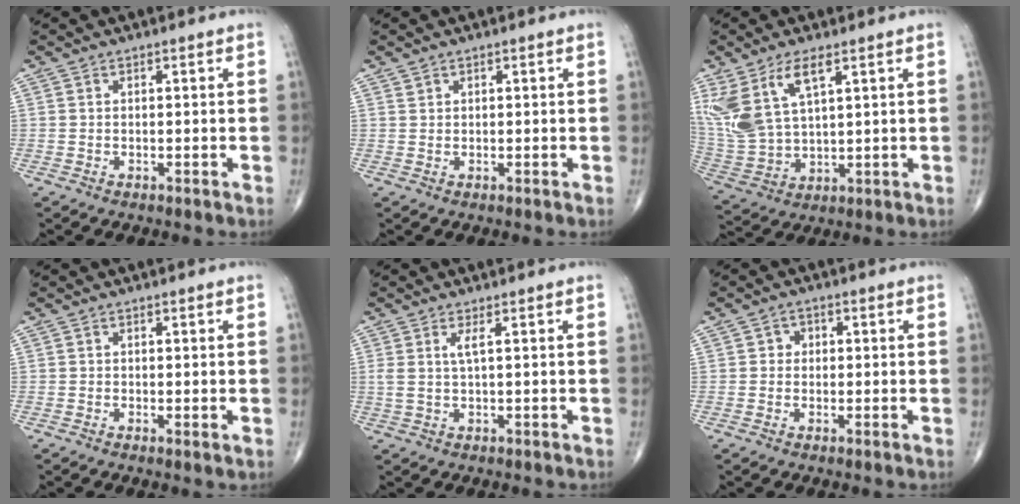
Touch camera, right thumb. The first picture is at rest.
{"total": 0.8, "force": [0.6, 0.6, 0.1], "torque": [0.008, -0.004, 0.008]}
{"total": 13.2, "force": [6.3, 5.6, 10.1], "torque": [-0.223, -0.018, 0.140]}
{"total": 0.7, "force": [0.0, 0.2, 0.7], "torque": [-0.016, -0.005, -0.001]}
{"total": 2.5, "force": [0.8, 0.2, 2.3], "torque": [-0.060, -0.001, 0.023]}
{"total": 2.3, "force": [0.2, 2.0, 1.0], "torque": [-0.001, 0.005, -0.001]}